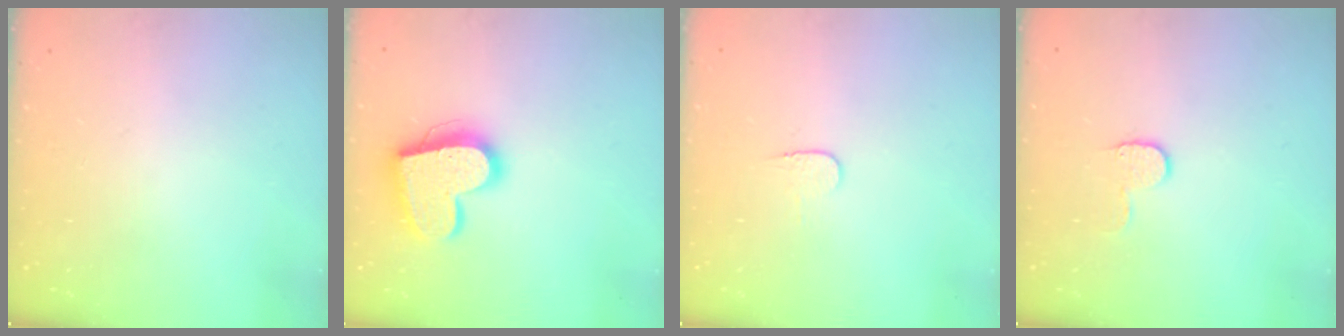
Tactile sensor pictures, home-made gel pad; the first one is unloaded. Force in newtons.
{"total": 17.7, "press": 17.6, "slide": 1.5}
{"total": 4.0, "press": 4.0, "slide": 0.4}
{"total": 5.7, "press": 5.7, "slide": 0.5}